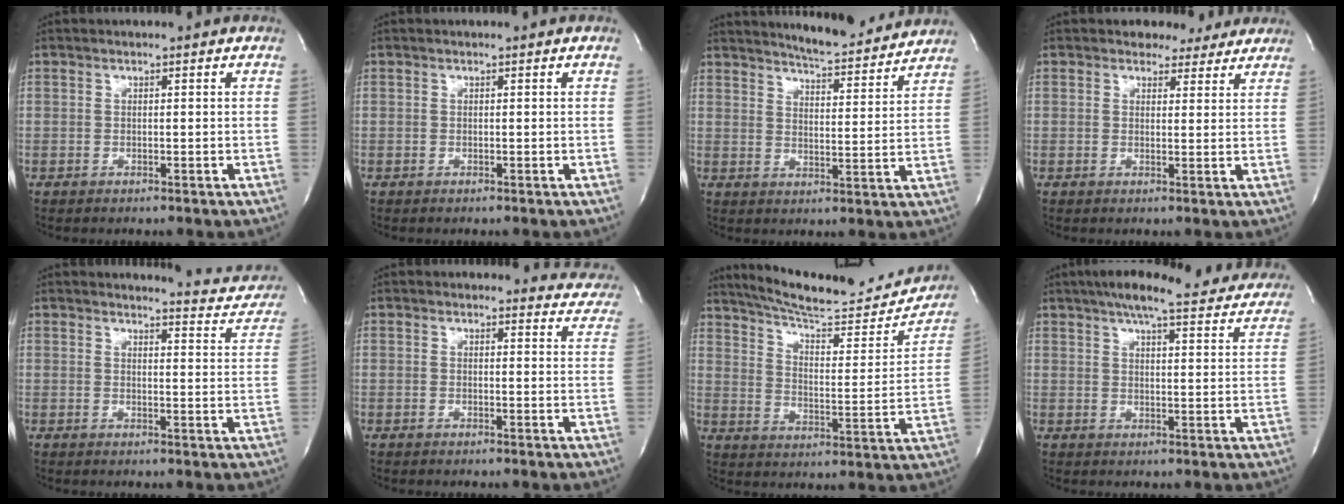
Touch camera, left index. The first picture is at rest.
{"total": 0.0}
{"total": 11.7, "force": [11.2, 1.0, 3.4], "torque": [-0.054, -0.008, 0.151]}
{"total": 4.5, "force": [3.9, 2.2, 0.2], "torque": [0.001, 0.000, 0.038]}
{"total": 8.3, "force": [8.3, 0.9, 0.3], "torque": [0.005, -0.042, 0.077]}
{"total": 8.2, "force": [7.8, 2.3, -0.3], "torque": [0.046, -0.026, 0.046]}
{"total": 22.6, "force": [20.8, 3.4, 8.1], "torque": [-0.123, -0.041, 0.282]}
{"total": 20.4, "force": [18.3, 3.3, 8.5], "torque": [-0.128, 0.003, 0.223]}